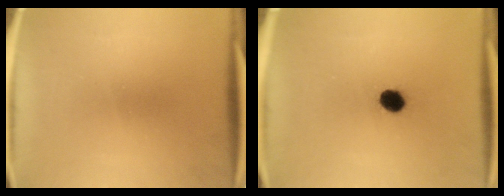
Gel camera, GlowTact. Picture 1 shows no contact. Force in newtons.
{"total": 4.2}